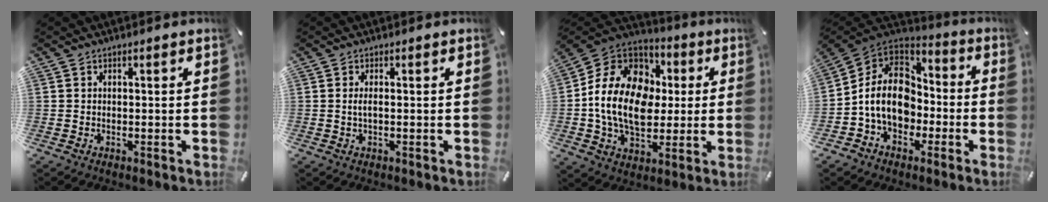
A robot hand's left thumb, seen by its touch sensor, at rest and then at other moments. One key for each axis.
{"total": 1.9, "fx": 0.0, "fy": 0.4, "fz": 1.8, "tx": -0.036, "ty": -0.002, "tz": 0.000}
{"total": 18.1, "fx": -0.5, "fy": 13.9, "fz": 11.5, "tx": -0.242, "ty": 0.007, "tz": -0.010}
{"total": 14.1, "fx": -3.0, "fy": 11.4, "fz": 7.8, "tx": -0.168, "ty": 0.030, "tz": -0.053}